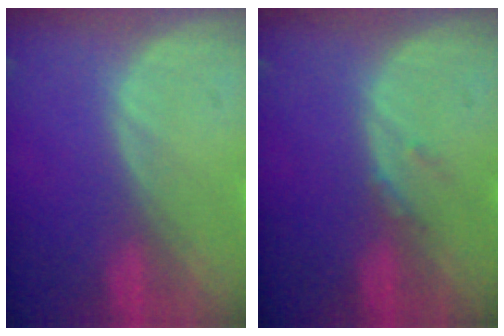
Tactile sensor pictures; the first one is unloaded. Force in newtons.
{"total": 1.0, "press": 1.0, "slide": 0.2}